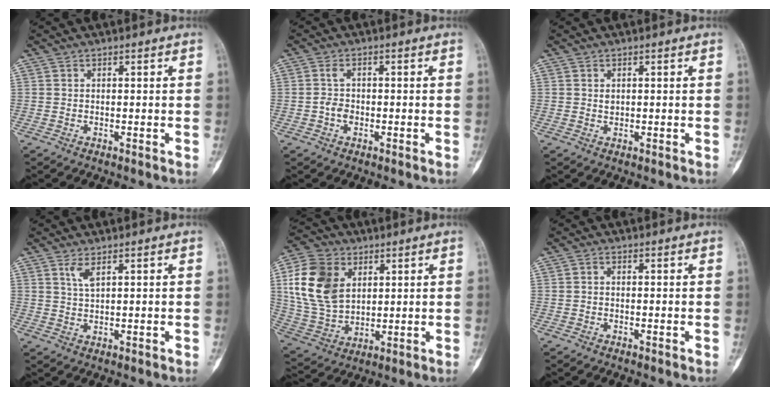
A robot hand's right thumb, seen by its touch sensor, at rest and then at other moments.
{"total": 2.4, "force": [-0.5, 1.7, 1.6], "torque": [-0.020, 0.010, -0.013]}
{"total": 0.8, "force": [0.3, 0.6, 0.4], "torque": [0.000, 0.002, 0.007]}
{"total": 2.5, "force": [1.5, 0.6, 1.9], "torque": [-0.039, -0.006, 0.035]}
{"total": 15.6, "force": [4.5, 11.1, 10.1], "torque": [-0.182, -0.007, 0.092]}
{"total": 0.7, "force": [-0.1, 0.4, 0.5], "torque": [-0.007, 0.001, -0.007]}